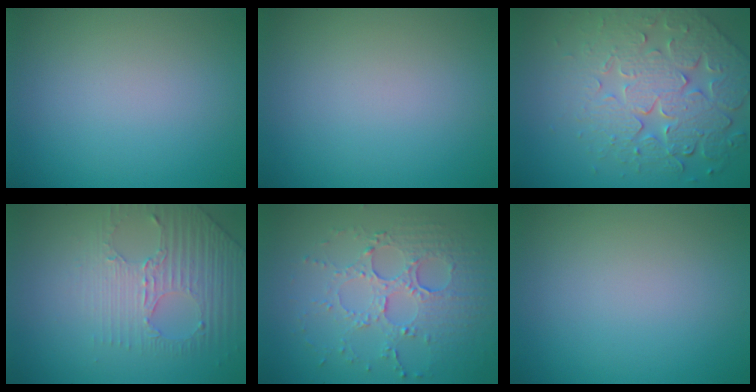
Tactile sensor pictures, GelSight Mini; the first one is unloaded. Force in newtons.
{"total": 0.0}
{"total": 7.7, "press": 5.8, "slide": 5.0}
{"total": 4.5, "press": 3.1, "slide": 3.2}
{"total": 5.6, "press": 3.9, "slide": 4.1}
{"total": 0.0}